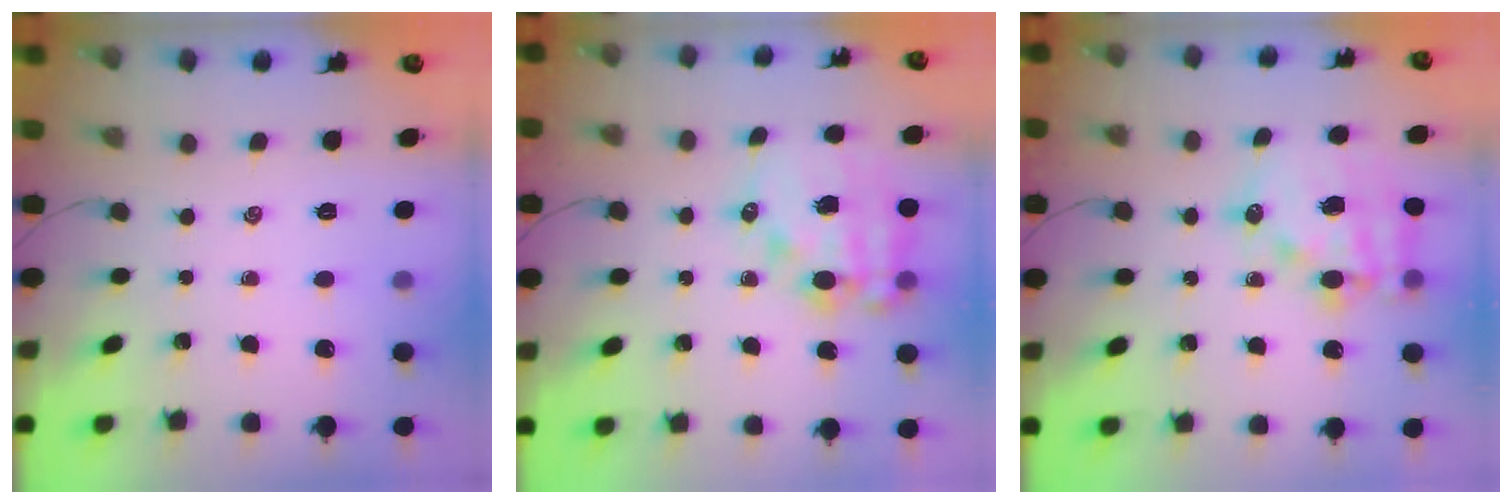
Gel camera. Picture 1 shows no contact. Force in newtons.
{"total": 14.6, "press": 14.3, "slide": 3.0}
{"total": 15.3, "press": 14.9, "slide": 3.2}